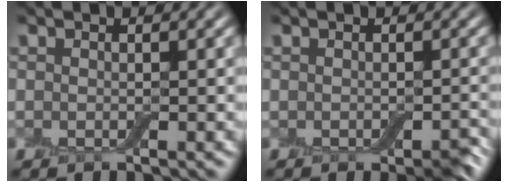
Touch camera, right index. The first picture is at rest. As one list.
[{"total": 1.8, "force": [-0.9, 0.7, 1.3], "torque": [-0.020, -0.005, -0.012]}]